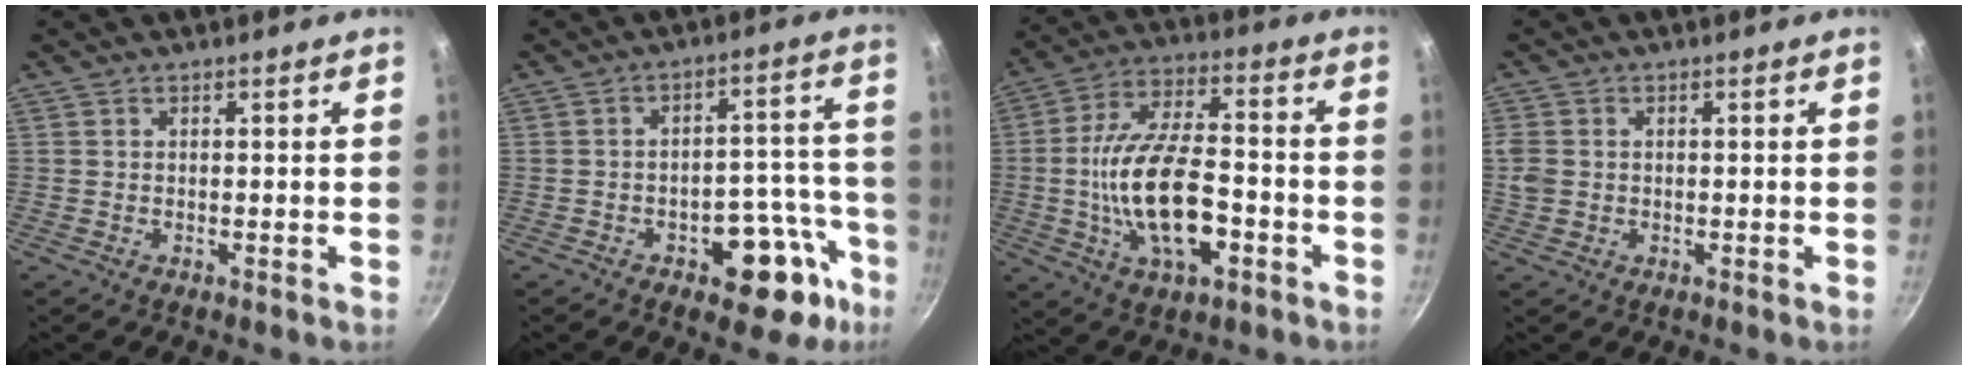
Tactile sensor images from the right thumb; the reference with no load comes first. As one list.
[{"total": 14.1, "force": [-7.2, 7.7, 9.4], "torque": [-0.048, 0.061, -0.088]}, {"total": 18.1, "force": [-4.4, 8.6, 15.3], "torque": [-0.271, 0.029, -0.079]}, {"total": 3.5, "force": [0.0, 3.0, 1.9], "torque": [-0.036, 0.000, -0.001]}]